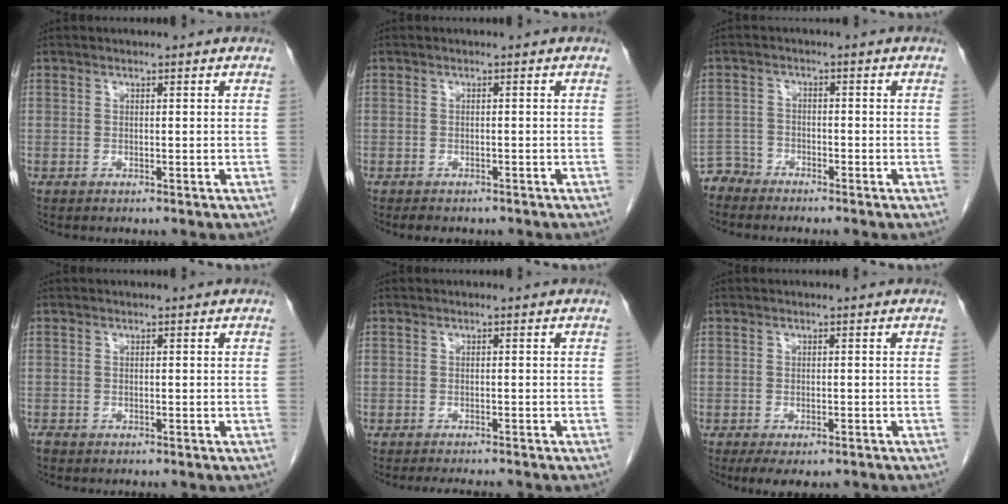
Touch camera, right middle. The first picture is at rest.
{"total": 3.5, "force": [-2.9, 1.4, 1.4], "torque": [-0.022, -0.005, -0.033]}
{"total": 3.0, "force": [-2.8, 0.7, -0.8], "torque": [0.019, -0.005, -0.055]}
{"total": 0.6, "force": [-0.5, 0.3, 0.1], "torque": [-0.007, -0.002, -0.011]}
{"total": 4.4, "force": [-4.0, 0.4, 1.8], "torque": [-0.019, -0.008, -0.054]}
{"total": 5.4, "force": [-3.9, 2.1, 3.1], "torque": [-0.042, -0.009, -0.056]}